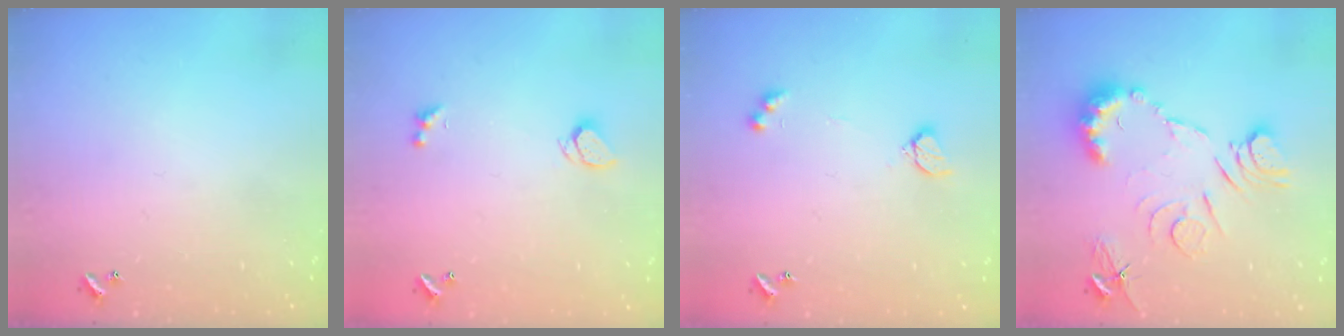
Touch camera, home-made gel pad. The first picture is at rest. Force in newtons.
{"total": 2.4, "press": 2.3, "slide": 0.6}
{"total": 4.1, "press": 4.0, "slide": 0.8}
{"total": 11.6, "press": 11.6, "slide": 0.5}